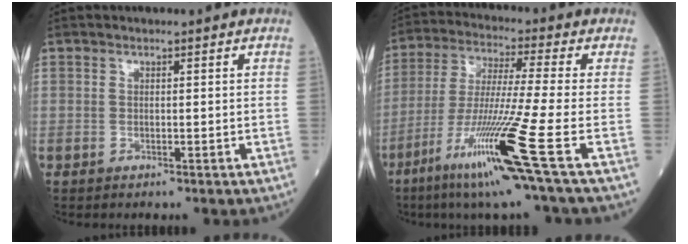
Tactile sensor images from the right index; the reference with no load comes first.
{"total": 15.5, "force": [-7.2, -2.5, 13.5], "torque": [-0.275, -0.040, -0.136]}